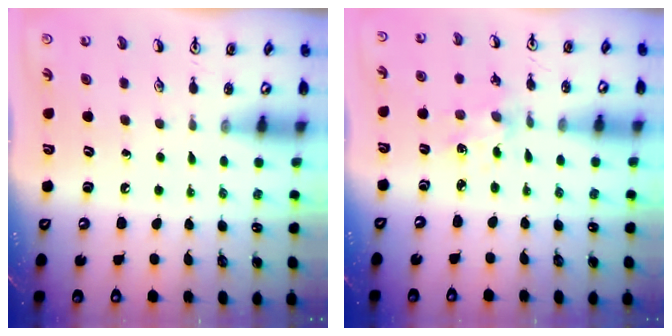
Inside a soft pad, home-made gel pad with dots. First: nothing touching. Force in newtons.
{"total": 2.3, "press": 2.3, "slide": 0.5}